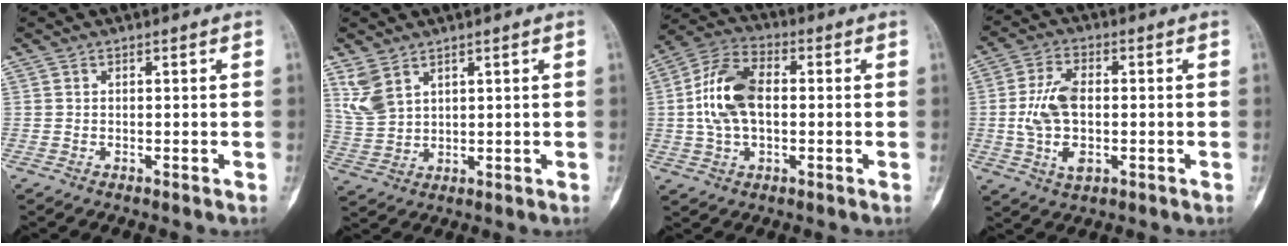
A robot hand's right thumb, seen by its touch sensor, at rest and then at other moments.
{"total": 5.5, "force": [3.3, 3.2, 3.1], "torque": [-0.062, -0.008, 0.082]}
{"total": 12.4, "force": [0.5, 7.4, 10.0], "torque": [-0.197, 0.025, 0.005]}
{"total": 10.2, "force": [-0.5, 5.6, 8.5], "torque": [-0.166, 0.006, -0.009]}